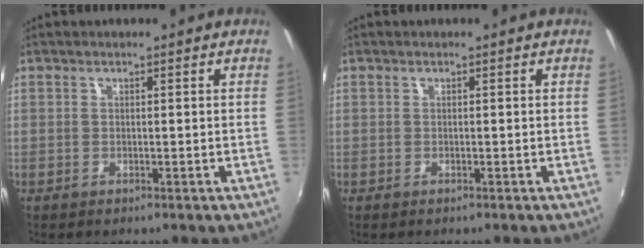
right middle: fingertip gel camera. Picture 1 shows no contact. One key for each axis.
{"total": 0.0}